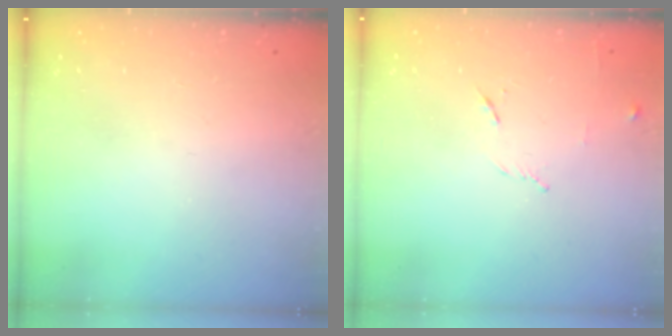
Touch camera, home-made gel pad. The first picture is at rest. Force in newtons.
{"total": 5.9, "press": 5.8, "slide": 1.1}